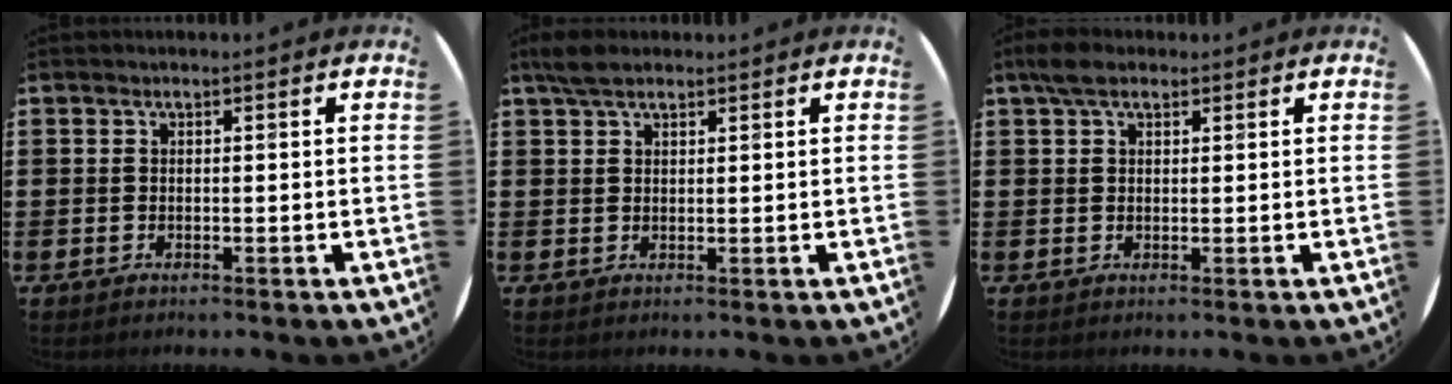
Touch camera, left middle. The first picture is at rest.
{"total": 3.2, "force": [2.4, 1.2, 1.7], "torque": [-0.039, 0.008, 0.046]}
{"total": 3.1, "force": [2.1, 1.4, 1.8], "torque": [-0.031, 0.006, 0.036]}